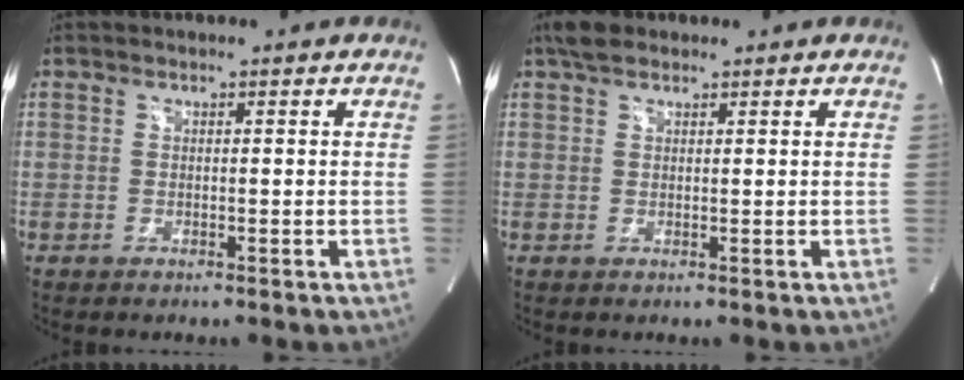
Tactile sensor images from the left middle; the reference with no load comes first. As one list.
[{"total": 2.9, "force": [2.2, 1.3, 1.4], "torque": [-0.033, 0.018, 0.040]}]